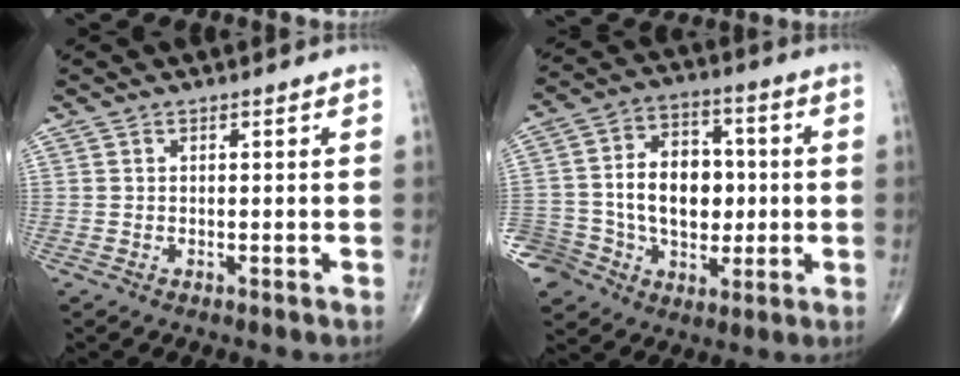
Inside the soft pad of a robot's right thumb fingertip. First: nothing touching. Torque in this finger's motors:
{"motor_torque": [2.45, 2.56, 1.74, -0.85, 0.22]}